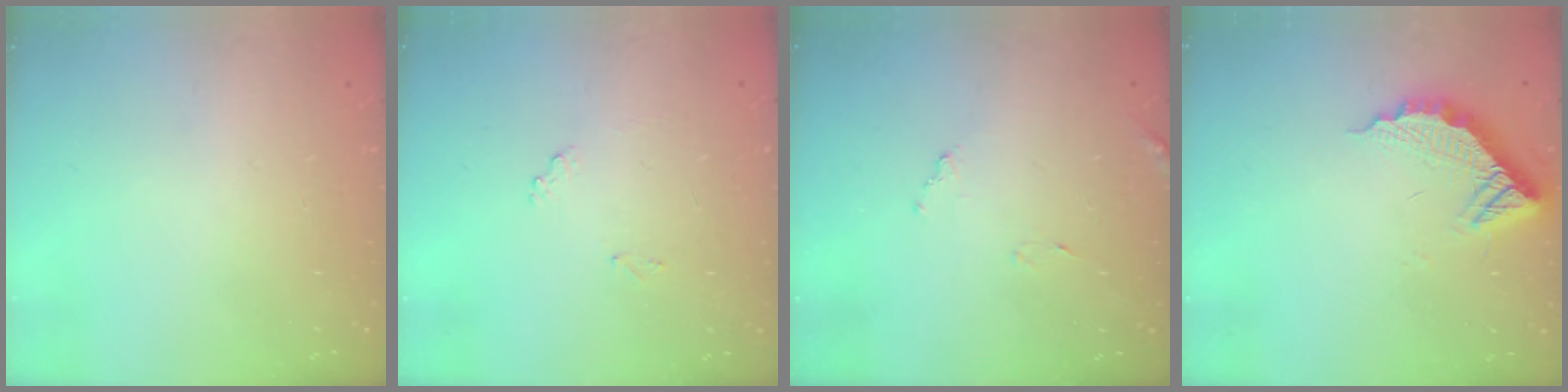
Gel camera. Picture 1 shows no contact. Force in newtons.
{"total": 7.2, "press": 7.1, "slide": 0.4}
{"total": 7.1, "press": 7.0, "slide": 0.4}
{"total": 10.7, "press": 10.7, "slide": 0.3}